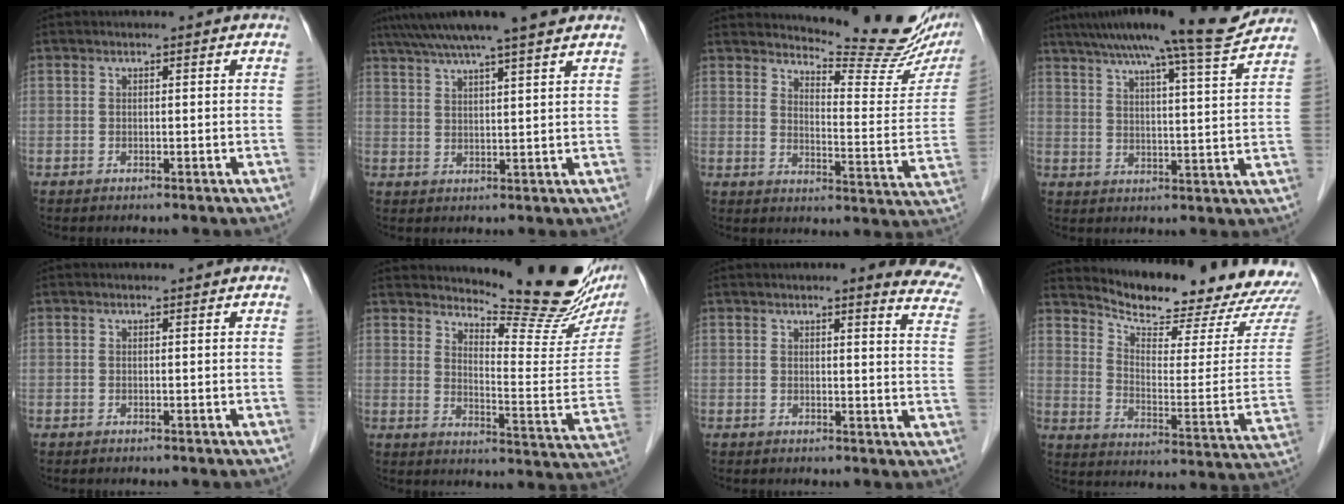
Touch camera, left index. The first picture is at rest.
{"total": 12.7, "force": [10.5, 0.0, 7.1], "torque": [-0.125, 0.034, 0.151]}
{"total": 16.9, "force": [15.5, 1.7, 6.5], "torque": [-0.089, -0.079, 0.184]}
{"total": 16.9, "force": [14.7, -0.6, 8.3], "torque": [-0.133, -0.004, 0.203]}
{"total": 0.0}
{"total": 18.3, "force": [16.4, 1.7, 8.0], "torque": [-0.115, -0.085, 0.208]}
{"total": 10.4, "force": [9.1, 1.2, 4.9], "torque": [-0.030, -0.033, 0.070]}
{"total": 21.1, "force": [20.2, 2.4, 5.5], "torque": [-0.089, -0.099, 0.256]}